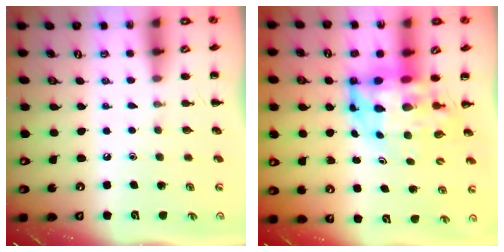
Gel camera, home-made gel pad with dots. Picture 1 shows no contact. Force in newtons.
{"total": 8.2, "press": 7.8, "slide": 2.5}